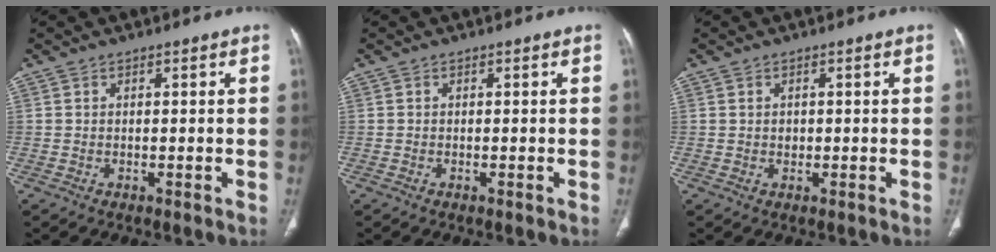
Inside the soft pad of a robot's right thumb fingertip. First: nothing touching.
{"total": 0.0}
{"total": 1.0, "force": [0.1, 0.8, 0.5], "torque": [-0.008, 0.001, 0.003]}